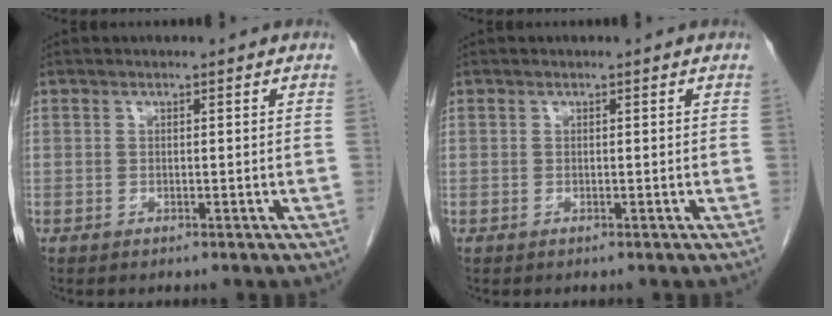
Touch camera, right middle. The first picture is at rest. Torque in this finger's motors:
{"motor_torque": [0.37, -0.19, -0.02, 0.00]}